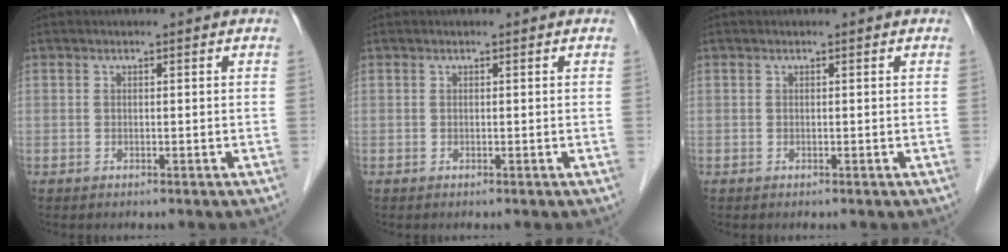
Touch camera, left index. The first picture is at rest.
{"total": 0.0}
{"total": 0.0}